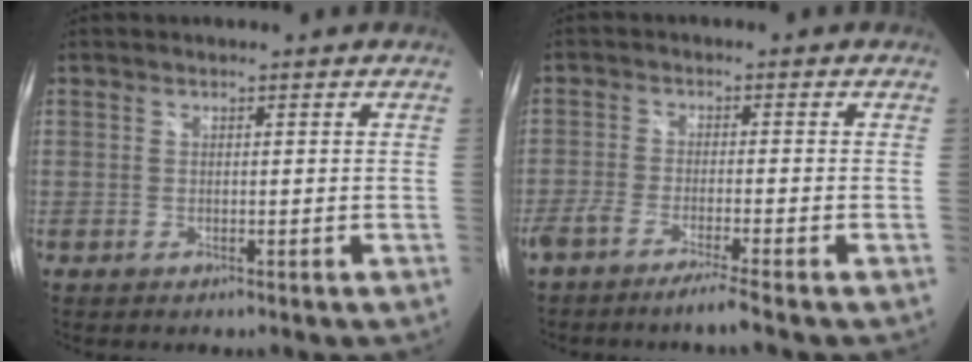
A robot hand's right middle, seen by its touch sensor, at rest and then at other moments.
{"total": 5.3, "force": [-4.3, -0.7, 3.0], "torque": [-0.074, -0.013, -0.081]}